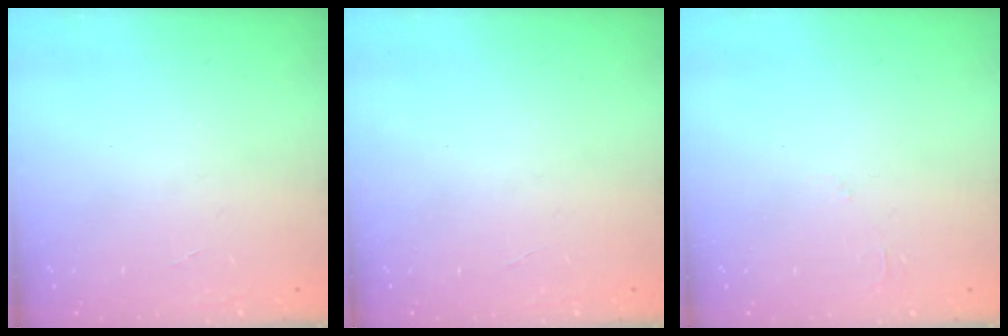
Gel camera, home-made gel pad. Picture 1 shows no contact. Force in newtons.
{"total": 0.0}
{"total": 2.3, "press": 2.3, "slide": 0.4}